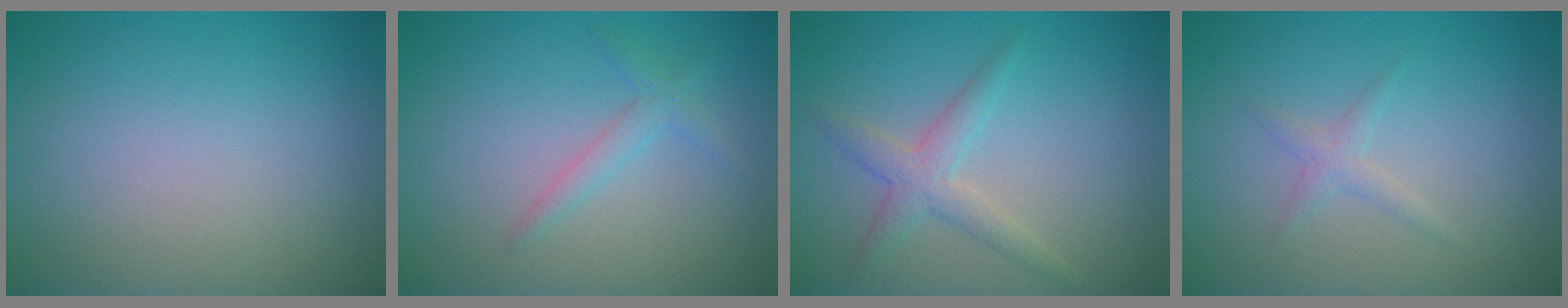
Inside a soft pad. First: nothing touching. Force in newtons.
{"total": 1.5, "press": 1.5, "slide": 0.1}
{"total": 2.5, "press": 2.5, "slide": 0.1}
{"total": 1.2, "press": 1.2, "slide": 0.0}